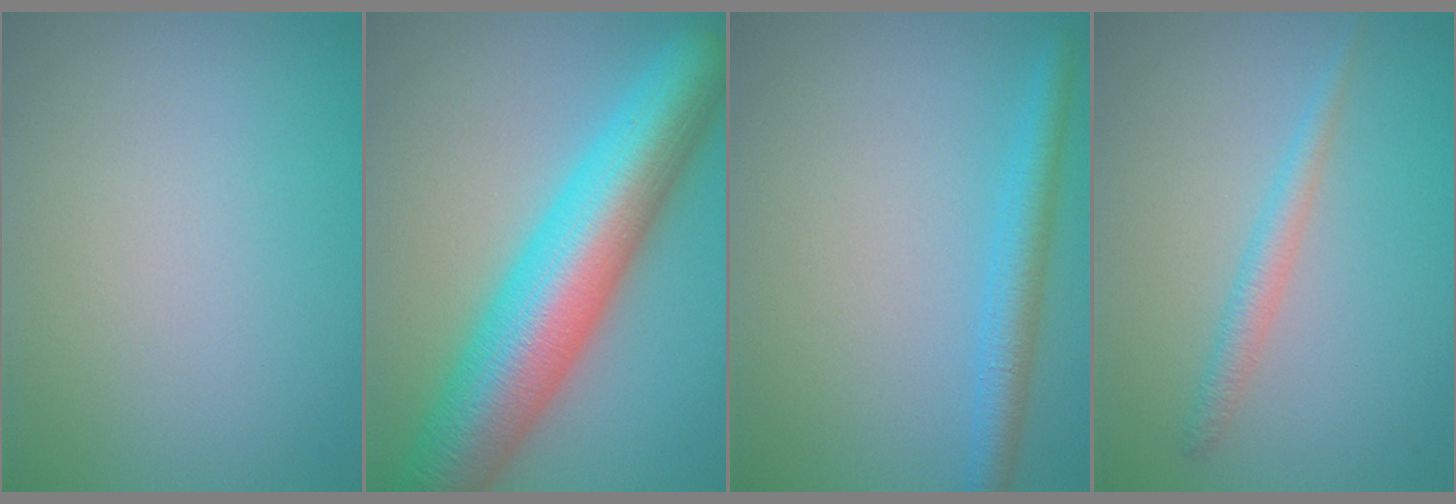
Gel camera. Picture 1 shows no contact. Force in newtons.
{"total": 12.1, "press": 12.1, "slide": 0.3}
{"total": 3.0, "press": 3.0, "slide": 0.2}
{"total": 1.8, "press": 1.8, "slide": 0.1}